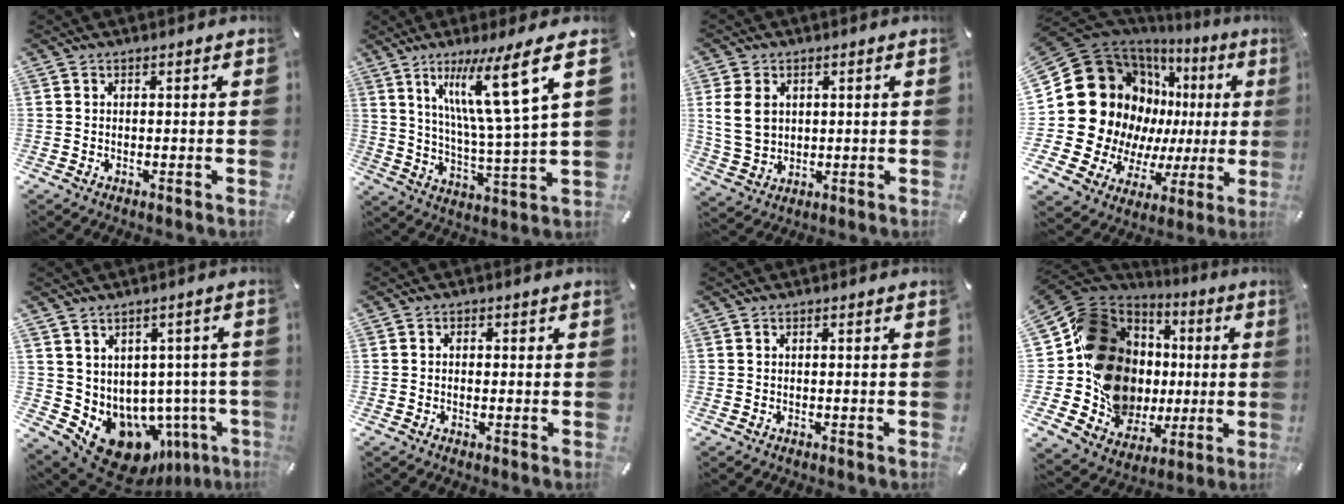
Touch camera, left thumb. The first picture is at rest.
{"total": 18.5, "force": [9.1, 2.4, 16.0], "torque": [-0.282, -0.035, 0.126]}
{"total": 8.4, "force": [1.6, 7.0, 4.4], "torque": [-0.105, 0.002, 0.027]}
{"total": 28.1, "force": [4.4, 21.4, 17.7], "torque": [-0.302, -0.067, 0.135]}
{"total": 12.9, "force": [-5.7, 8.9, 7.4], "torque": [-0.119, -0.003, -0.082]}
{"total": 1.4, "force": [-0.4, 1.0, 0.8], "torque": [-0.016, 0.003, -0.008]}
{"total": 0.0}
{"total": 22.8, "force": [0.3, 19.7, 11.5], "torque": [-0.190, -0.038, 0.055]}